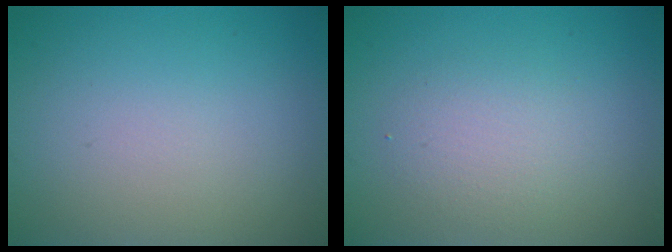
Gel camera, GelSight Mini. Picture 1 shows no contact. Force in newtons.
{"total": 2.2, "press": 2.2, "slide": 0.2}